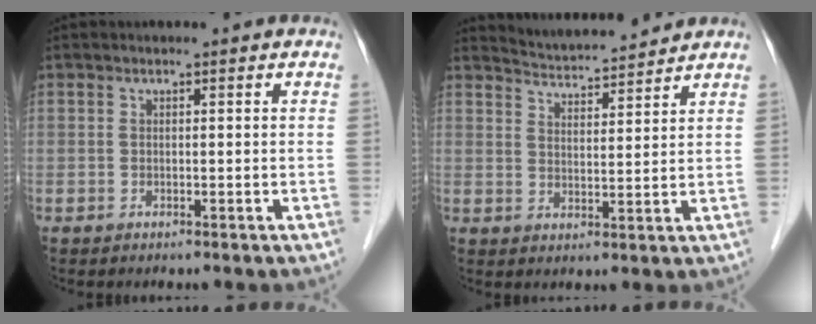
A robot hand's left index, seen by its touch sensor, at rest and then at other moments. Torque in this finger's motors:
{"motor_torque": [-0.01, -0.28, 0.00, 0.00]}